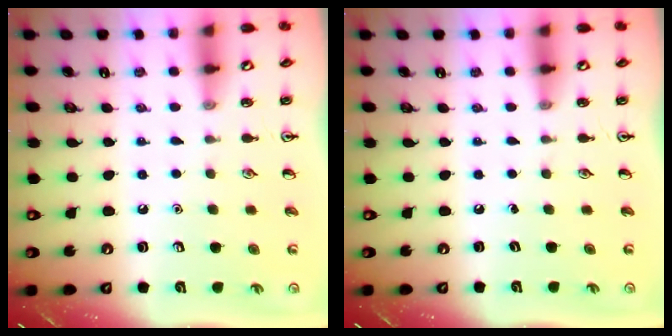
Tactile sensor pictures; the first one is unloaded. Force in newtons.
{"total": 0.0}